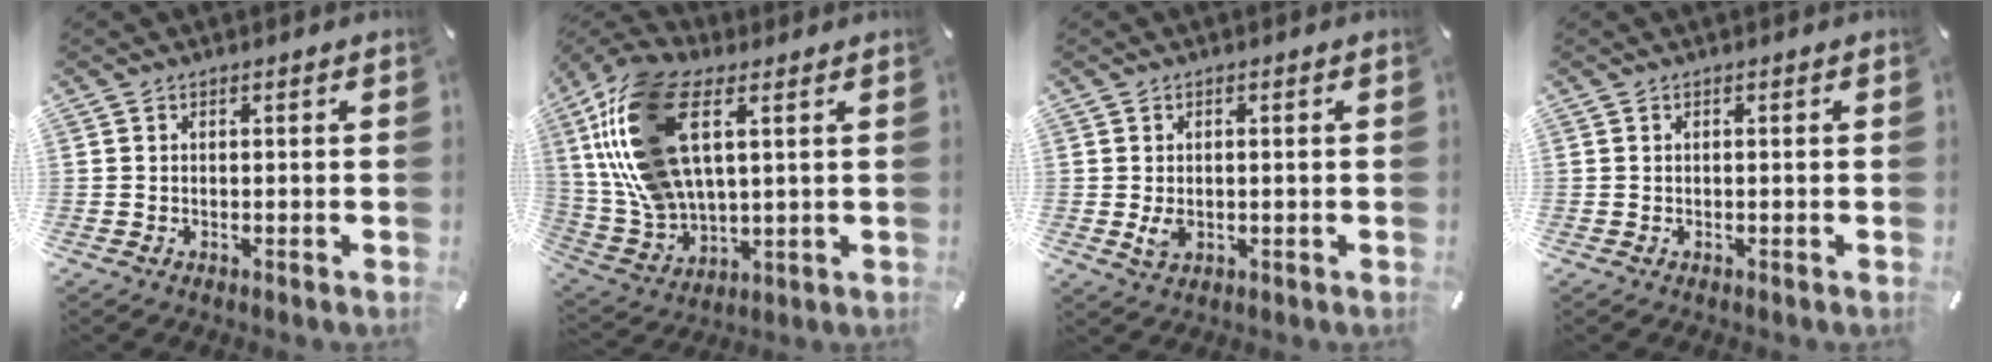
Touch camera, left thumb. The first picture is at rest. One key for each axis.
{"total": 20.9, "fx": 7.1, "fy": 12.0, "fz": 15.6, "tx": -0.360, "ty": -0.012, "tz": 0.125}
{"total": 2.9, "fx": -0.3, "fy": 1.9, "fz": 2.2, "tx": -0.047, "ty": -0.005, "tz": -0.010}
{"total": 0.0}